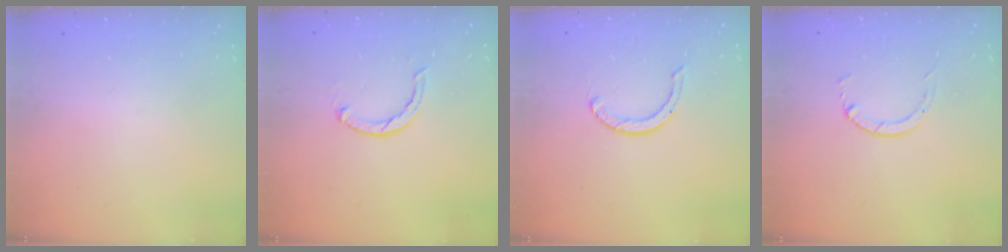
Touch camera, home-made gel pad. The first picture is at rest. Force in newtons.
{"total": 2.5, "press": 2.5, "slide": 0.4}
{"total": 4.2, "press": 4.2, "slide": 0.3}
{"total": 1.3, "press": 1.2, "slide": 0.3}